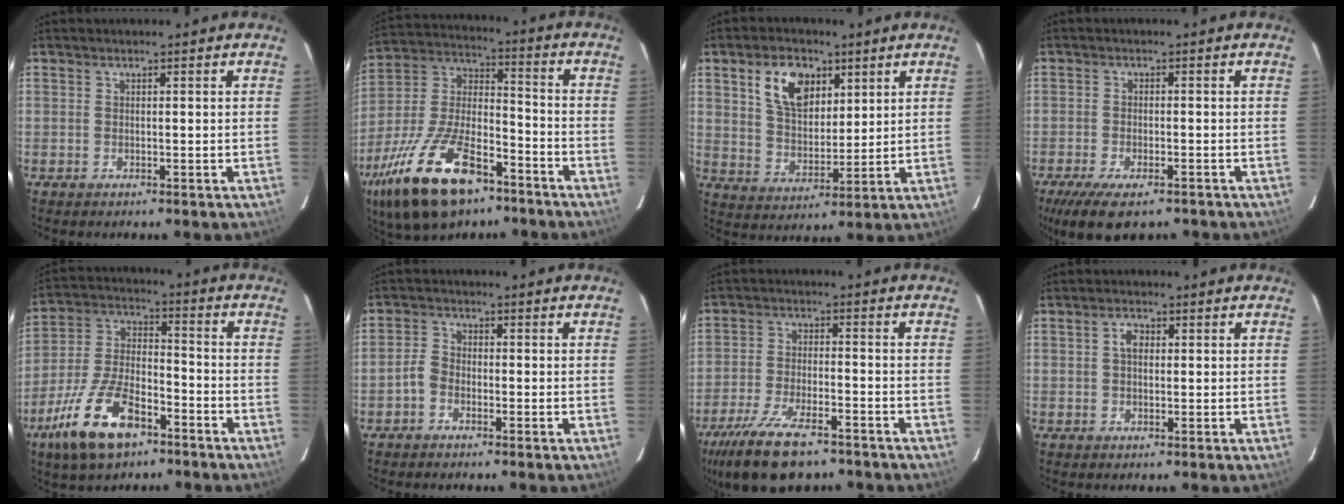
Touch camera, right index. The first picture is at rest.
{"total": 23.1, "force": [-13.8, 10.1, 15.5], "torque": [-0.318, -0.012, -0.241]}
{"total": 10.6, "force": [5.0, 6.4, 6.8], "torque": [-0.124, 0.016, 0.097]}
{"total": 10.4, "force": [-7.3, 3.7, 6.4], "torque": [-0.145, -0.033, -0.121]}
{"total": 16.2, "force": [-9.6, 6.8, 11.1], "torque": [-0.238, -0.007, -0.176]}
{"total": 2.9, "force": [-1.8, 1.9, 1.2], "torque": [-0.027, 0.010, -0.036]}
{"total": 14.9, "force": [-10.8, 5.3, 8.8], "torque": [-0.197, -0.032, -0.188]}
{"total": 2.4, "force": [0.4, 1.6, 1.7], "torque": [-0.029, 0.010, 0.007]}